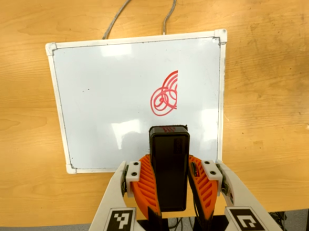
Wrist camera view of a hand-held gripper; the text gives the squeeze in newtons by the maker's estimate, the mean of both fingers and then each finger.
{"total": 9.4, "left": 8.2, "right": 10.6}